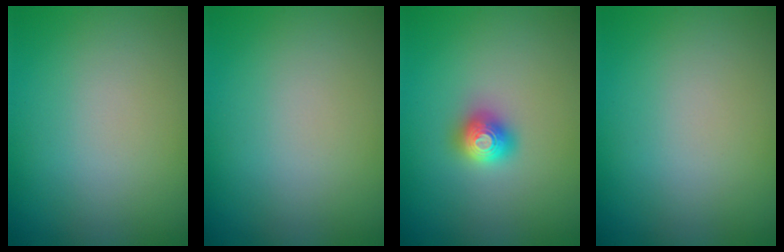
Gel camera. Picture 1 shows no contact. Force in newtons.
{"total": 0.0}
{"total": 2.0, "press": 2.0, "slide": 0.2}
{"total": 0.0}